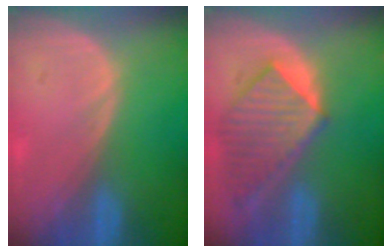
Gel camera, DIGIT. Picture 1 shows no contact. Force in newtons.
{"total": 8.3, "press": 7.6, "slide": 3.4}